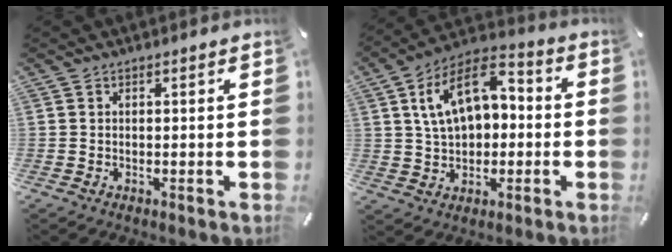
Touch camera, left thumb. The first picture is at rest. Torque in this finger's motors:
{"motor_torque": [2.22, 2.78, 0.47, -0.08, 0.20]}